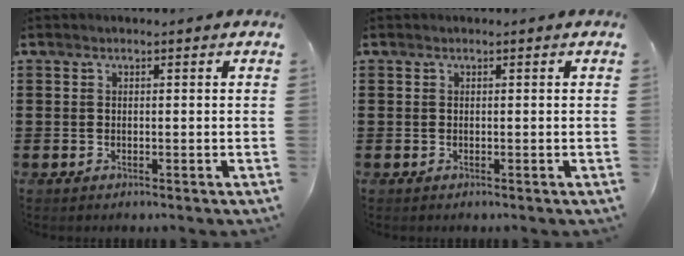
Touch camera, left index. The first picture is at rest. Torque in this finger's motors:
{"motor_torque": [-0.01, -0.01, 0.00, 0.00]}